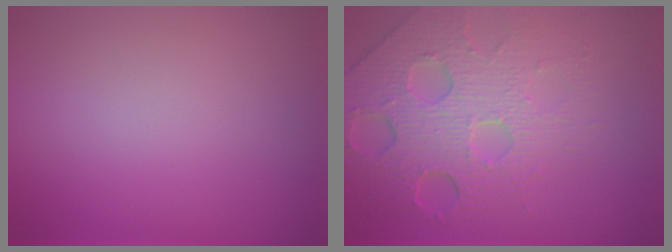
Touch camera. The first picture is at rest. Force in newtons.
{"total": 7.9, "press": 5.3, "slide": 5.8}